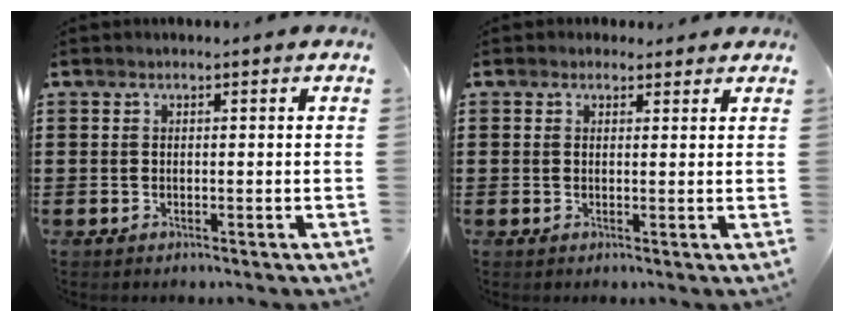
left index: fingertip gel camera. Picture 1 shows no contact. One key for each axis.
{"total": 1.5, "fx": 1.3, "fy": 0.9, "fz": 0.2, "tx": -0.009, "ty": 0.007, "tz": 0.025}